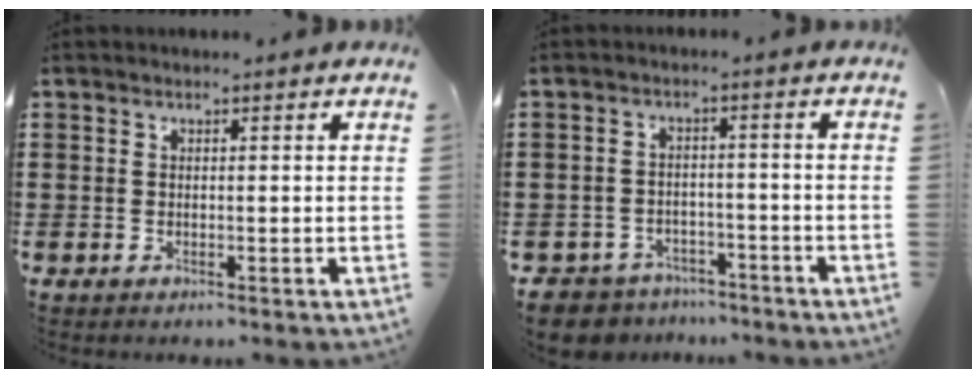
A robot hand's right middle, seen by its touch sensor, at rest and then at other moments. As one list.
[{"total": 4.4, "force": [-4.2, 1.1, -0.3], "torque": [-0.016, 0.001, -0.094]}]